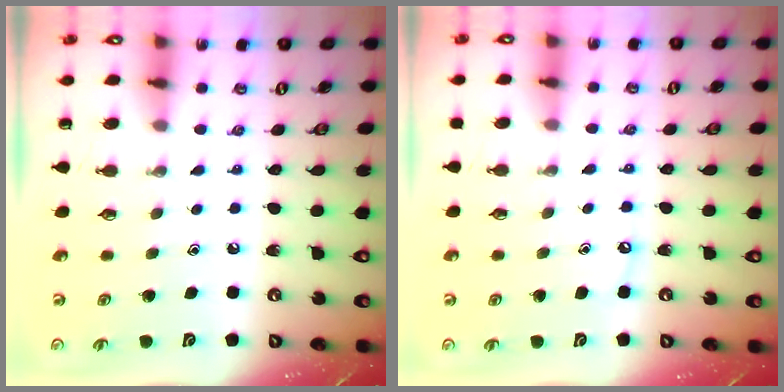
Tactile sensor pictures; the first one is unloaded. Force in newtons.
{"total": 3.1, "press": 3.0, "slide": 0.4}